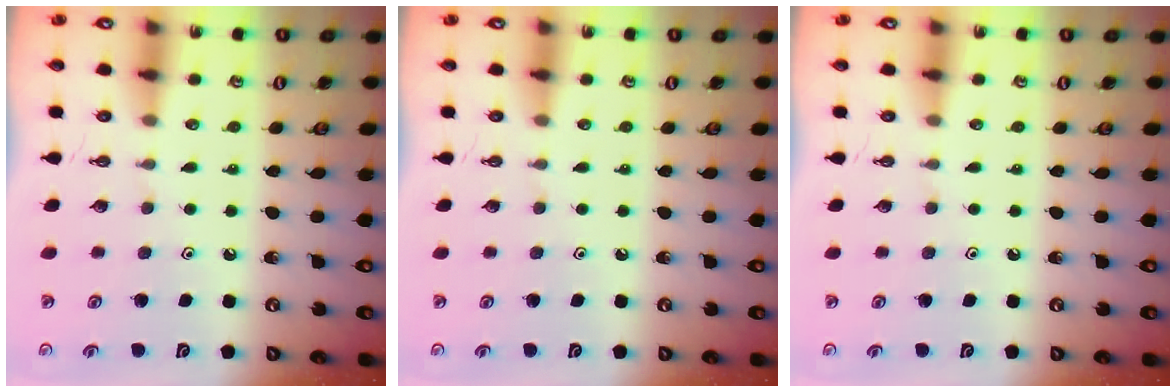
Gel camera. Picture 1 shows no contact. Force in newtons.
{"total": 0.0}
{"total": 0.0}